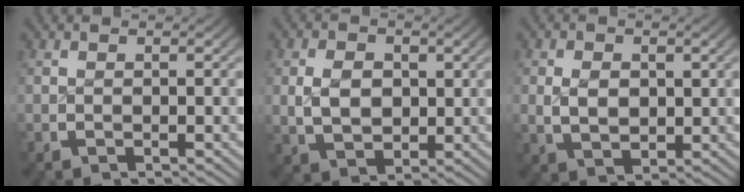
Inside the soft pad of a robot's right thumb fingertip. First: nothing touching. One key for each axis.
{"total": 5.2, "fx": 0.3, "fy": 3.8, "fz": 3.5, "tx": -0.064, "ty": -0.021, "tz": 0.021}
{"total": 3.7, "fx": 0.2, "fy": 2.7, "fz": 2.5, "tx": -0.052, "ty": -0.020, "tz": 0.020}